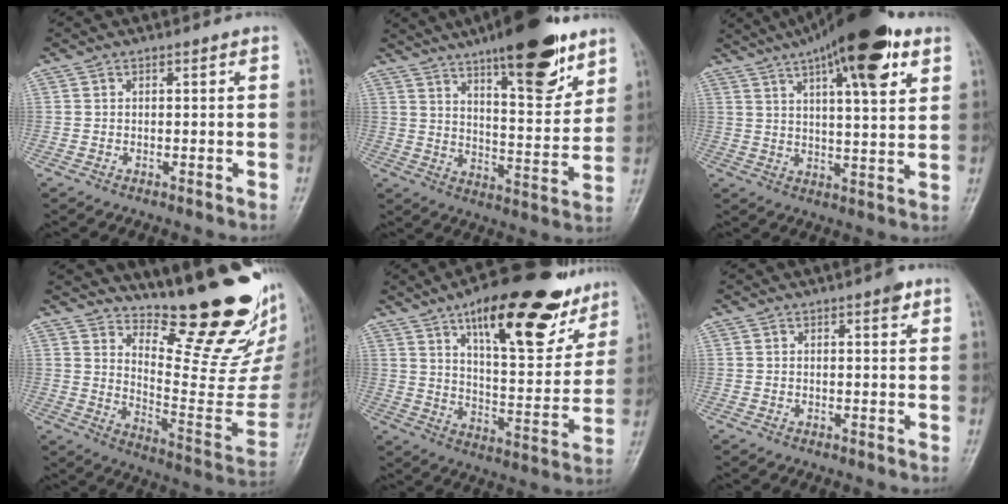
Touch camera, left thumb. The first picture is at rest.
{"total": 19.4, "force": [12.6, 5.7, 13.6], "torque": [-0.168, -0.068, 0.194]}
{"total": 19.3, "force": [10.8, 5.4, 15.0], "torque": [-0.217, -0.019, 0.163]}
{"total": 24.2, "force": [18.2, 6.6, 14.6], "torque": [-0.172, -0.144, 0.262]}
{"total": 24.6, "force": [14.9, 9.1, 17.4], "torque": [-0.200, -0.048, 0.227]}
{"total": 1.8, "force": [1.1, 0.6, 1.2], "torque": [-0.013, -0.005, 0.014]}